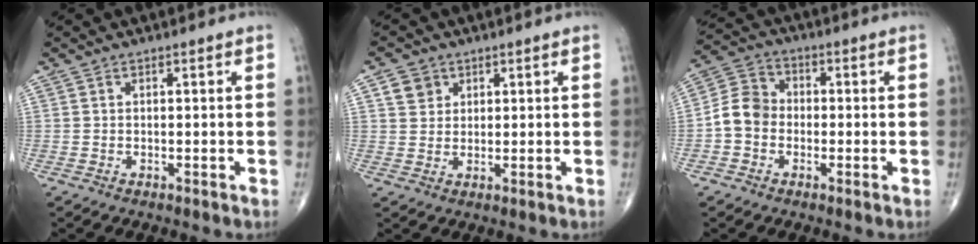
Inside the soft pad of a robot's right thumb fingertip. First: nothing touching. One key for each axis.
{"total": 3.9, "fx": 1.8, "fy": 3.3, "fz": 1.1, "tx": -0.003, "ty": -0.006, "tz": 0.031}
{"total": 7.1, "fx": -1.5, "fy": 6.0, "fz": 3.5, "tx": -0.050, "ty": 0.027, "tz": -0.043}